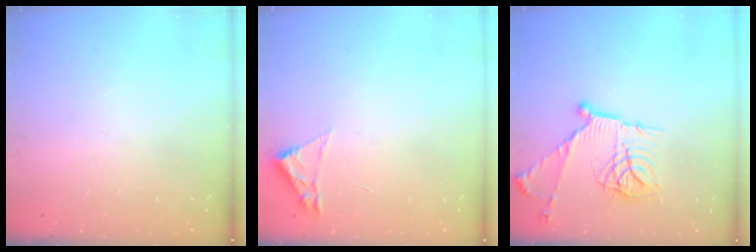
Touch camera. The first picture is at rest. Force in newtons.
{"total": 1.8, "press": 1.8, "slide": 0.2}
{"total": 18.9, "press": 18.8, "slide": 1.9}